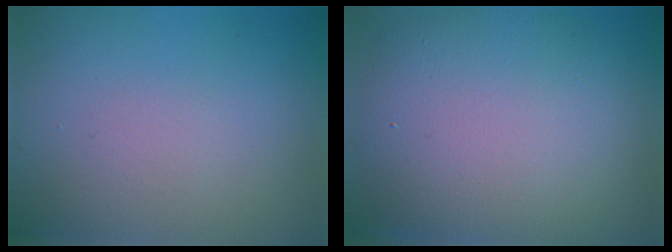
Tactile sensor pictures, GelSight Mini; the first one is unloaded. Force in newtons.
{"total": 11.1, "press": 11.1, "slide": 0.6}